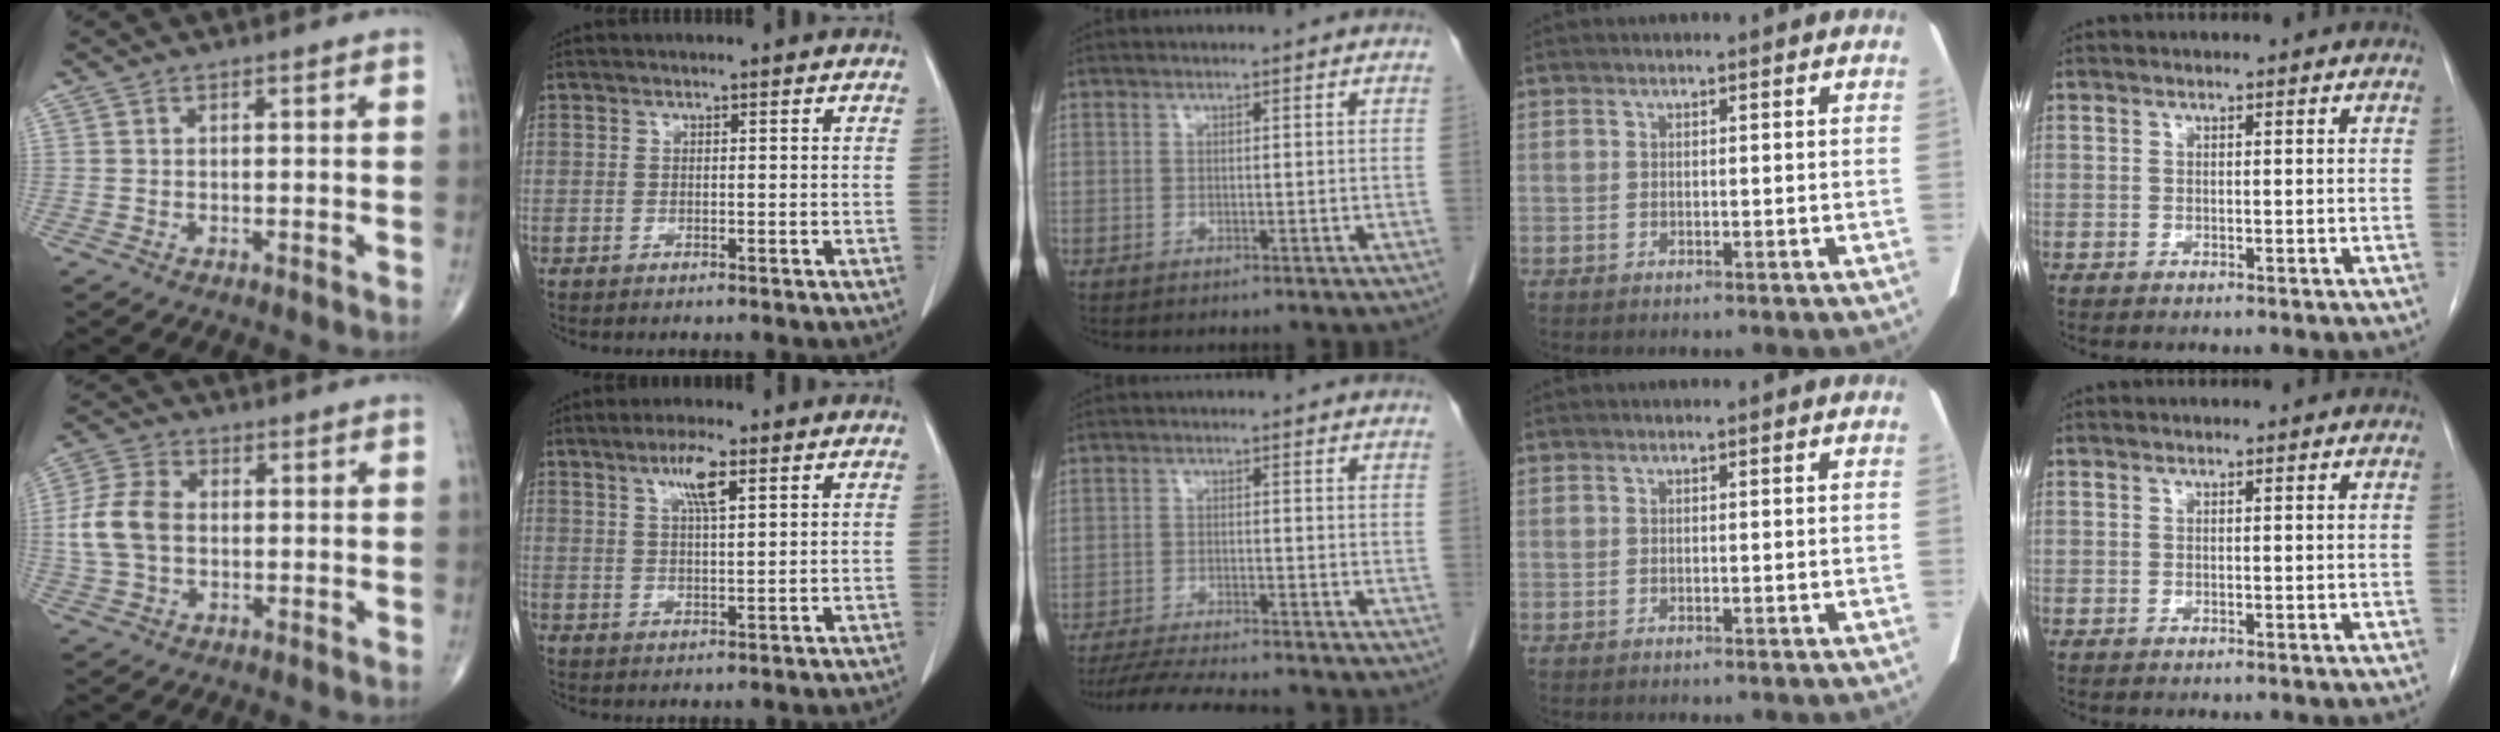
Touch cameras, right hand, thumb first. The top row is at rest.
{"thumb": {"total": 9.0, "force": [-0.1, 6.3, 6.5], "torque": [-0.136, 0.016, -0.007]}, "index": {"total": 5.0, "force": [2.6, 0.6, 4.2], "torque": [-0.077, 0.002, 0.045]}, "middle": {"total": 10.7, "force": [-9.6, 0.8, 4.6], "torque": [-0.071, -0.015, -0.147]}}